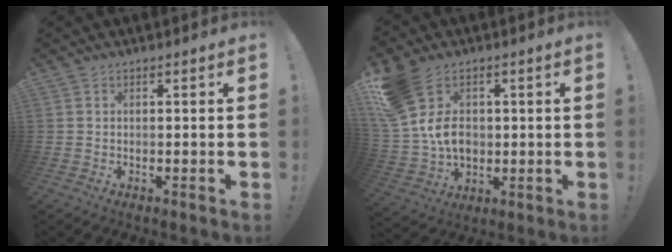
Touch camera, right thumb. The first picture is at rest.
{"total": 14.8, "force": [3.2, 11.5, 8.8], "torque": [-0.168, -0.022, 0.067]}